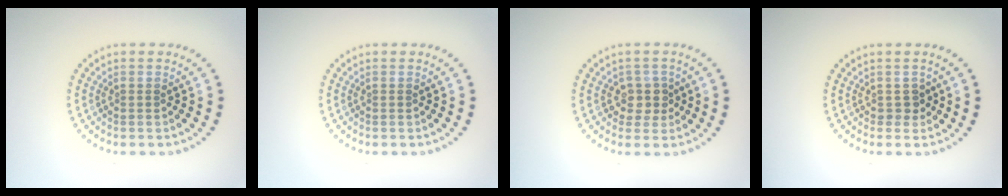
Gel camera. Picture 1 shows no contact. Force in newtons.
{"total": 0.0}
{"total": 2.0, "press": 1.7, "slide": 1.2}
{"total": 1.2, "press": 1.0, "slide": 0.6}